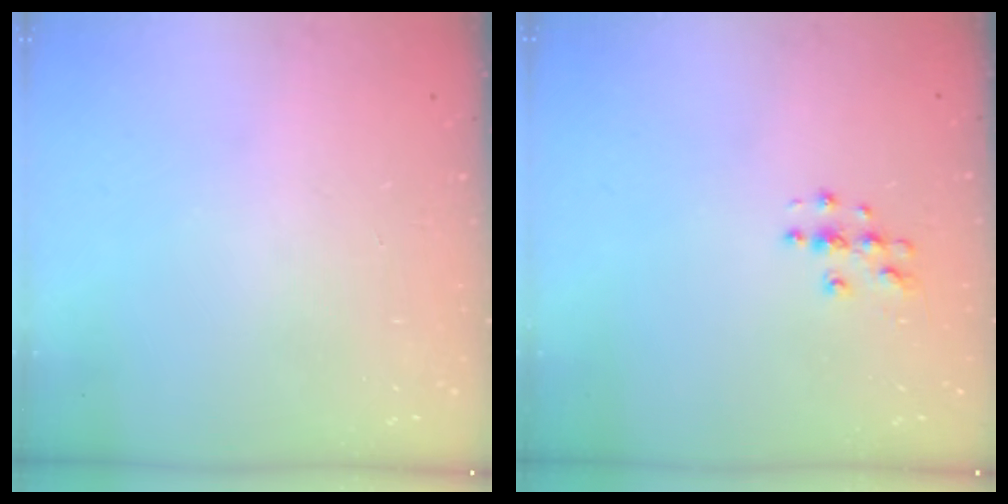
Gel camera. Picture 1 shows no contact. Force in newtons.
{"total": 3.8, "press": 3.8, "slide": 0.2}